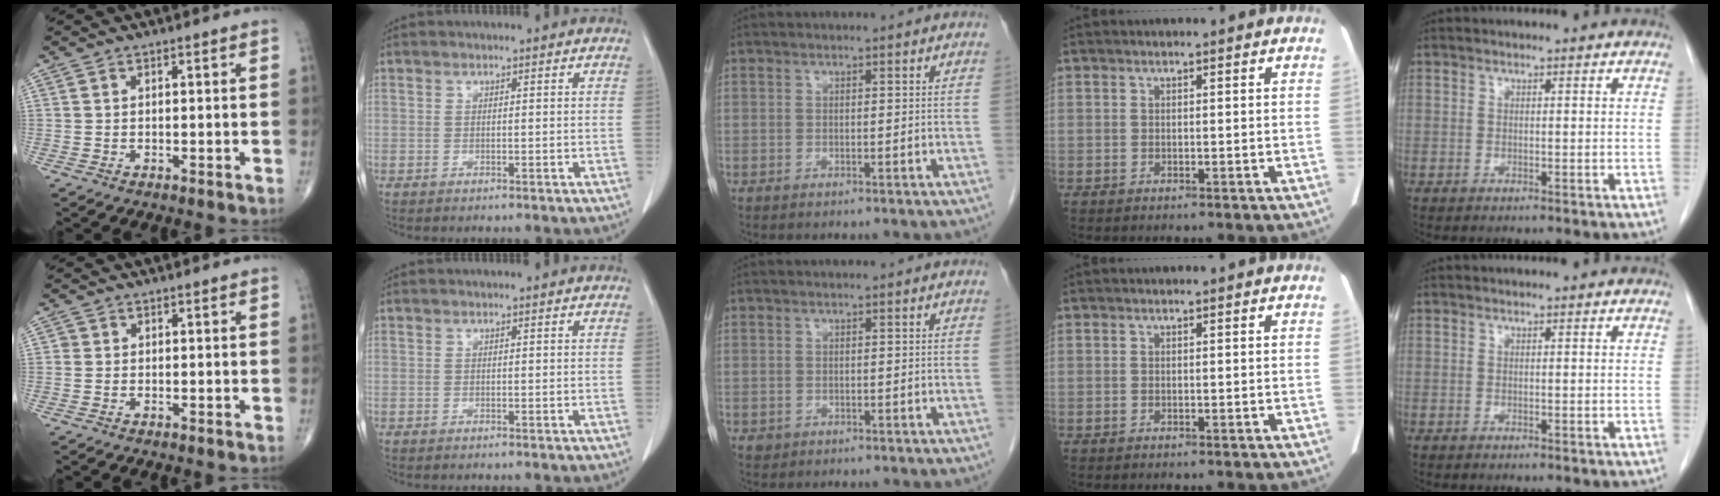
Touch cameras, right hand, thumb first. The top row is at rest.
{"thumb": {"total": 0.7, "force": [0.0, 0.6, 0.1], "torque": [0.003, 0.003, -0.001]}, "middle": {"total": 0.7, "force": [-0.2, 0.6, 0.1], "torque": [-0.003, 0.003, 0.000]}}